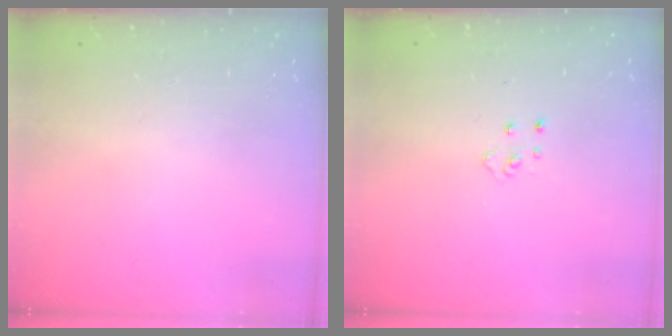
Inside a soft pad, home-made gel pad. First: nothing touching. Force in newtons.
{"total": 3.4, "press": 3.4, "slide": 0.4}